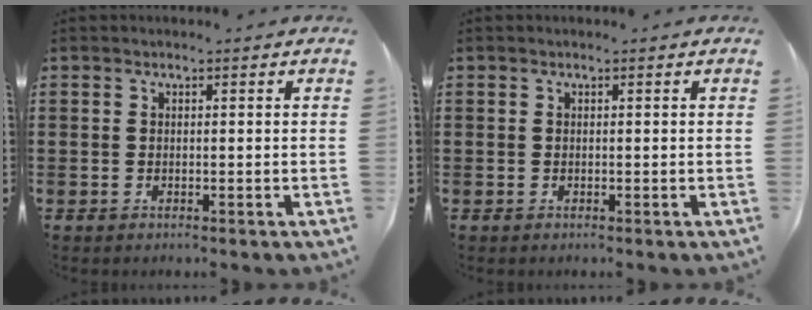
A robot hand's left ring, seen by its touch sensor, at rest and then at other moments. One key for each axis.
{"total": 0.0}